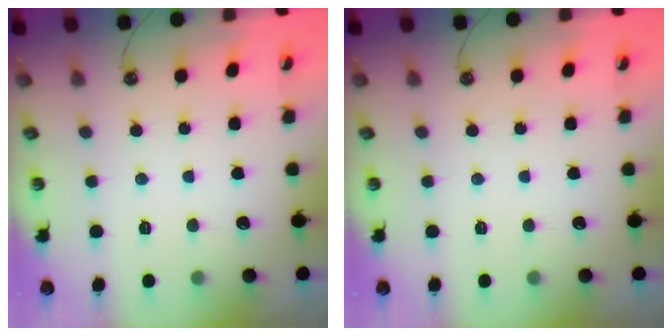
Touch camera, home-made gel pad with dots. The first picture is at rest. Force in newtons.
{"total": 0.0}